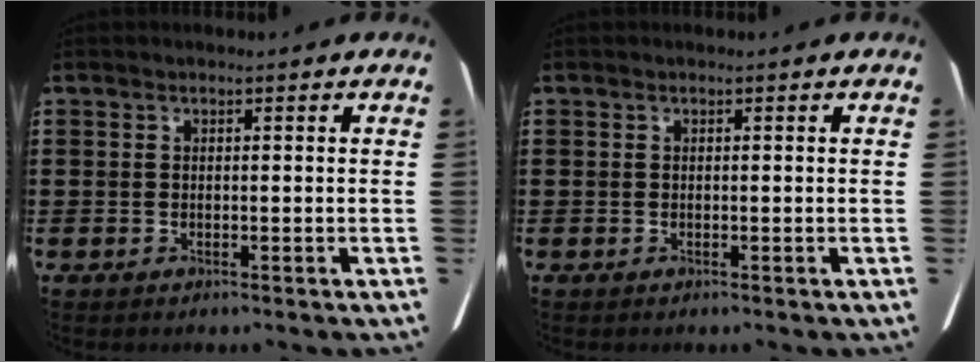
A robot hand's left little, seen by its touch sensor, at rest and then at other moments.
{"total": 0.0}